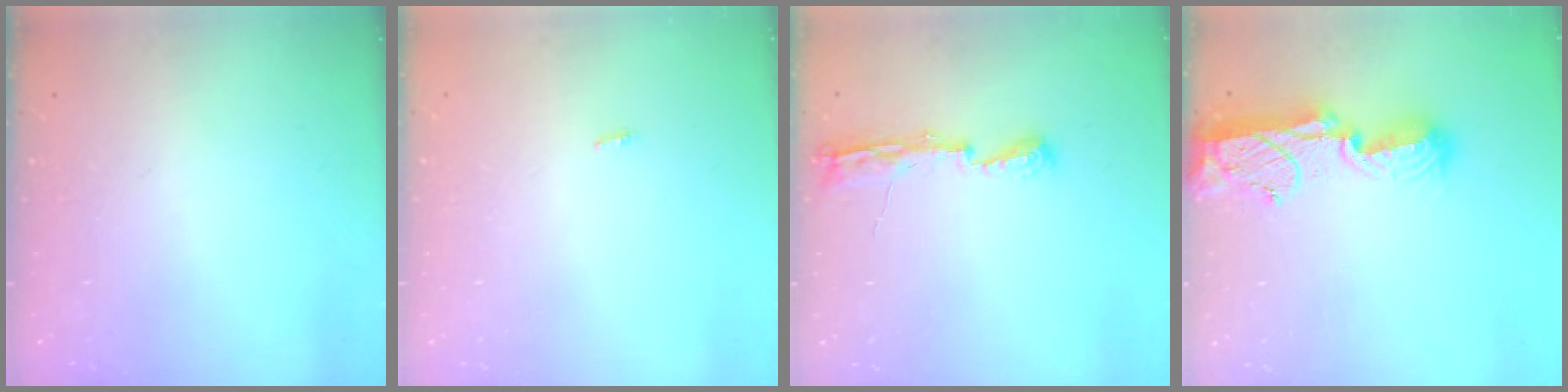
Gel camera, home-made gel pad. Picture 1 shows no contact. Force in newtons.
{"total": 2.8, "press": 1.8, "slide": 2.2}
{"total": 7.1, "press": 7.1, "slide": 0.8}
{"total": 15.4, "press": 14.2, "slide": 6.0}